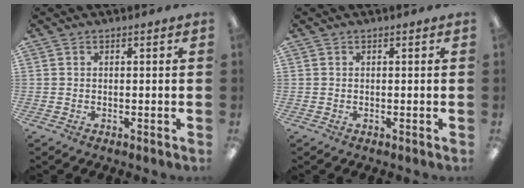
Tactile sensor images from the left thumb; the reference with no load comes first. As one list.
[{"total": 0.0}]